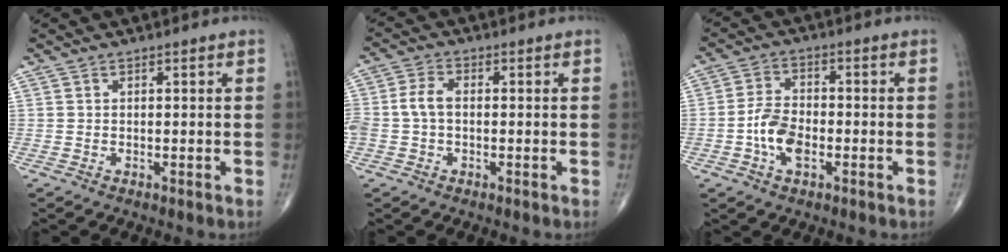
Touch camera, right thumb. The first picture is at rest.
{"total": 5.4, "force": [-0.5, 3.6, 4.0], "torque": [-0.094, 0.017, -0.013]}
{"total": 7.1, "force": [-2.2, 4.0, 5.4], "torque": [-0.099, 0.016, -0.047]}